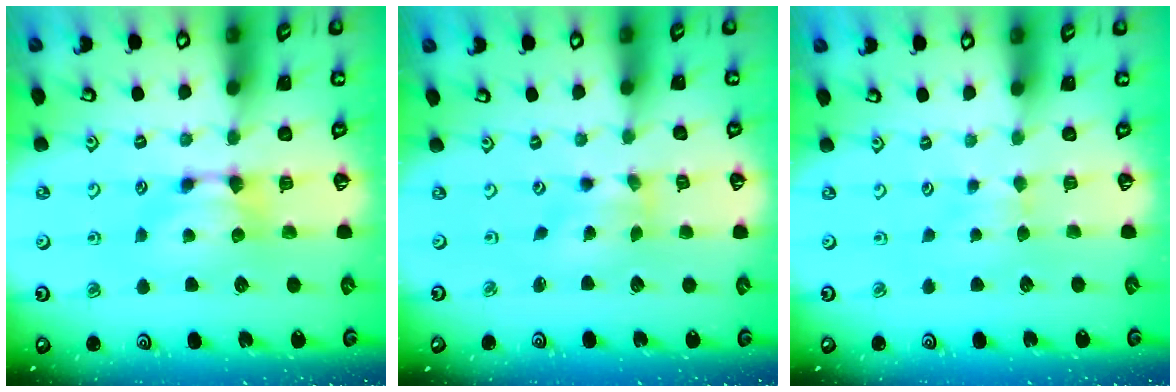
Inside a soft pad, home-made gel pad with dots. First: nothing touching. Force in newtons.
{"total": 1.5, "press": 1.0, "slide": 1.1}
{"total": 2.4, "press": 2.3, "slide": 0.5}